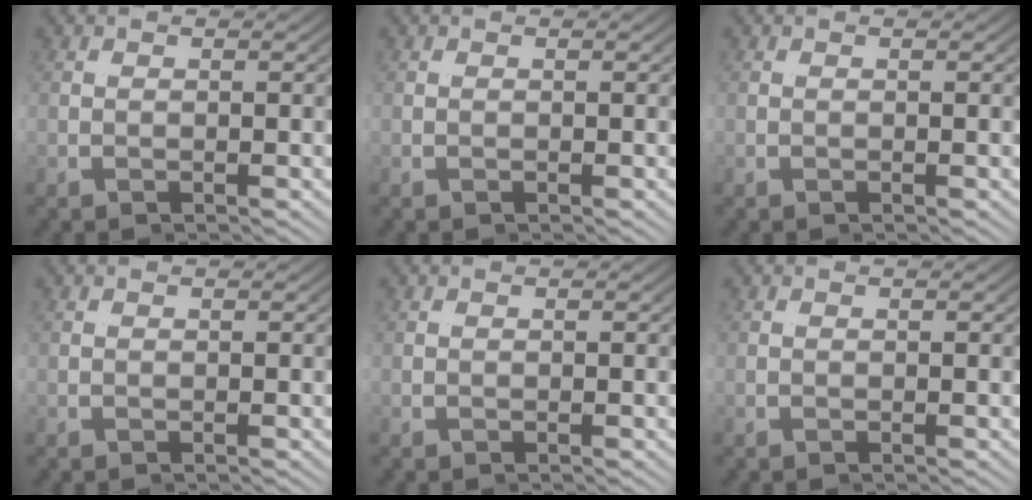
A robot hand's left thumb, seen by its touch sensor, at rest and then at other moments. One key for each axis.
{"total": 0.0}
{"total": 0.0}
{"total": 0.0}
{"total": 0.0}
{"total": 0.0}